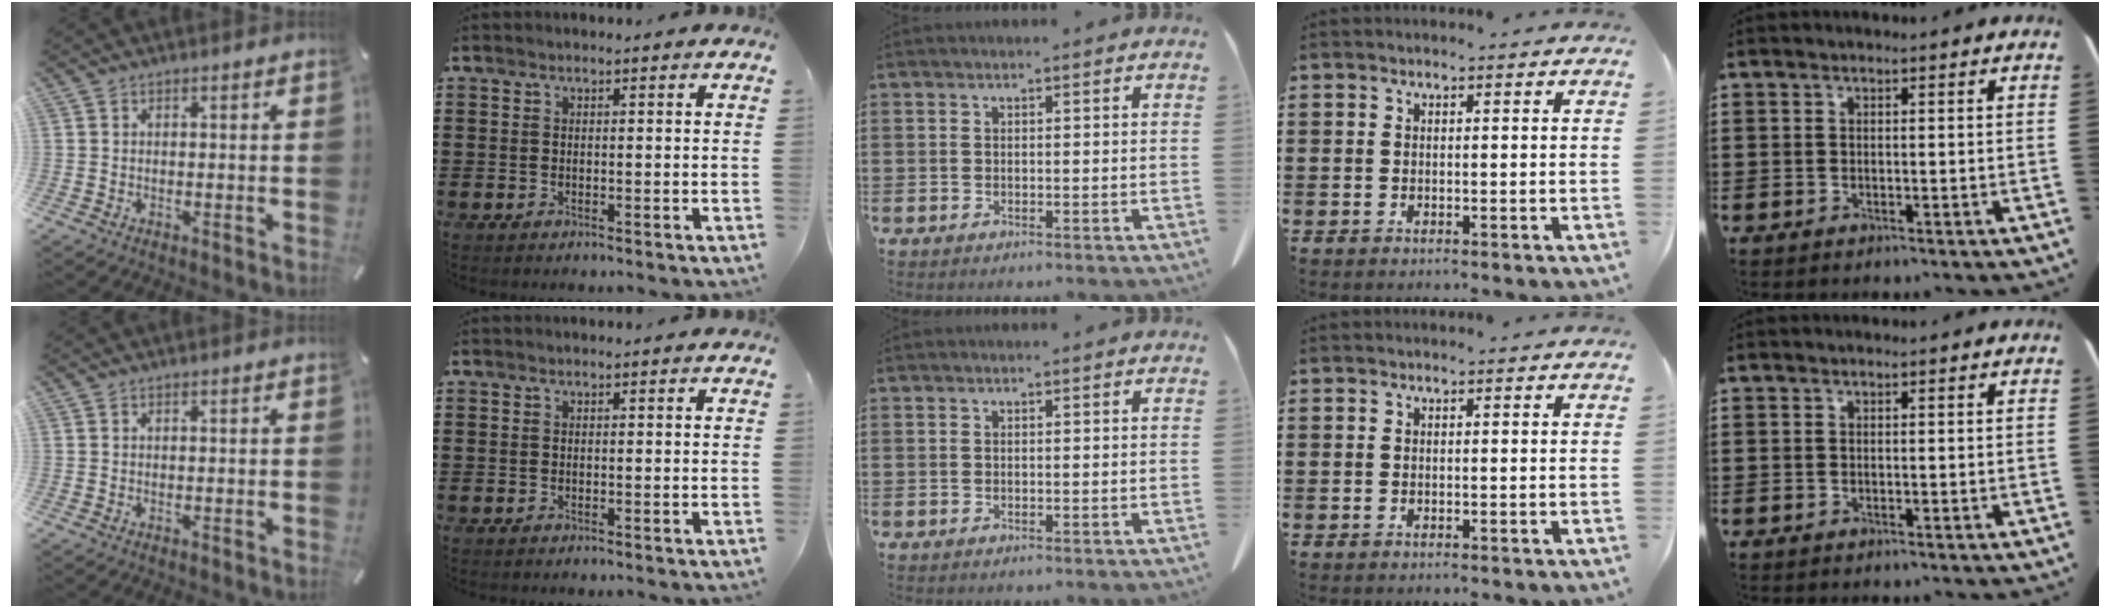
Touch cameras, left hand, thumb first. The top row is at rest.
{}